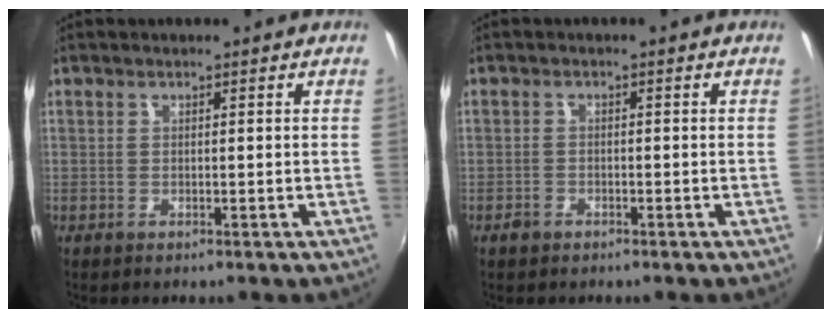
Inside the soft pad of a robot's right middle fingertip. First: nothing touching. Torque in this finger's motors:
{"motor_torque": [-0.15, -0.05, 0.02, 0.00]}